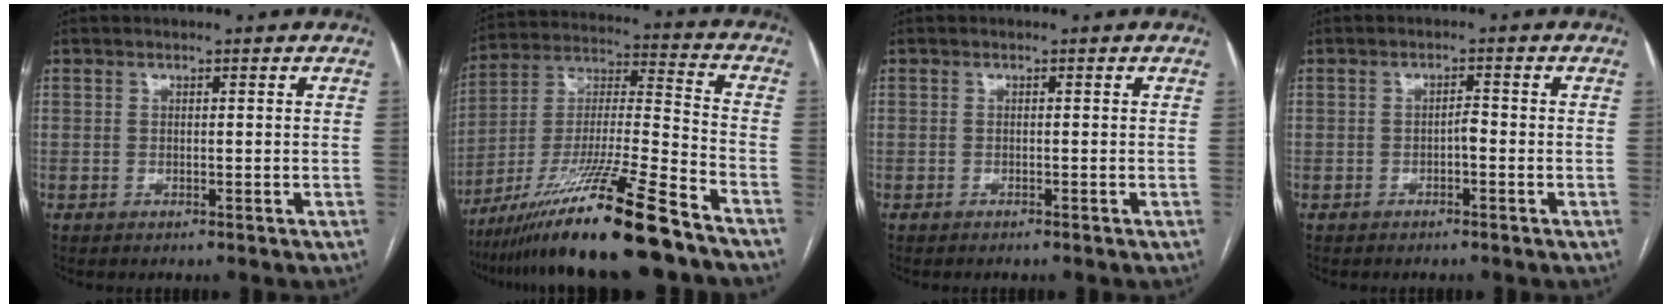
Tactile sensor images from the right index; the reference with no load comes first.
{"total": 20.6, "force": [-15.2, -0.2, 13.9], "torque": [-0.262, -0.026, -0.275]}
{"total": 0.0}
{"total": 1.5, "force": [-0.6, 0.5, 1.3], "torque": [-0.019, 0.005, -0.013]}